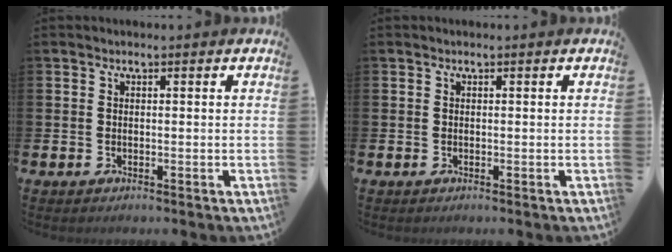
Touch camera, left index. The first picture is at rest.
{"total": 0.0}